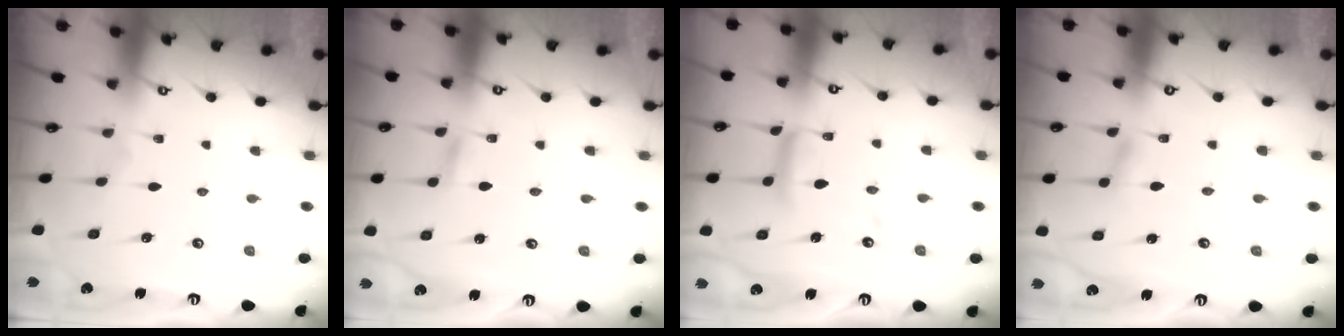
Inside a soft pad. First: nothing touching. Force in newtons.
{"total": 1.4, "press": 1.4, "slide": 0.0}
{"total": 12.2, "press": 12.2, "slide": 1.0}
{"total": 3.5, "press": 3.5, "slide": 0.3}